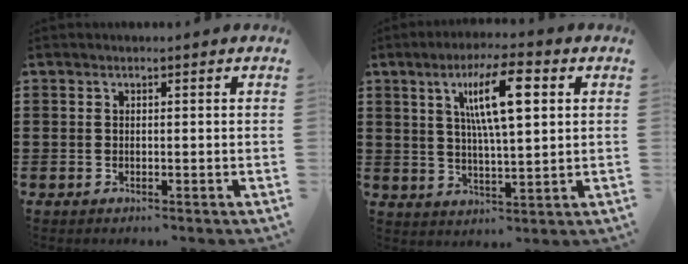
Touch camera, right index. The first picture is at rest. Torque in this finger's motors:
{"motor_torque": [1.67, 0.47, 0.89, 0.21]}